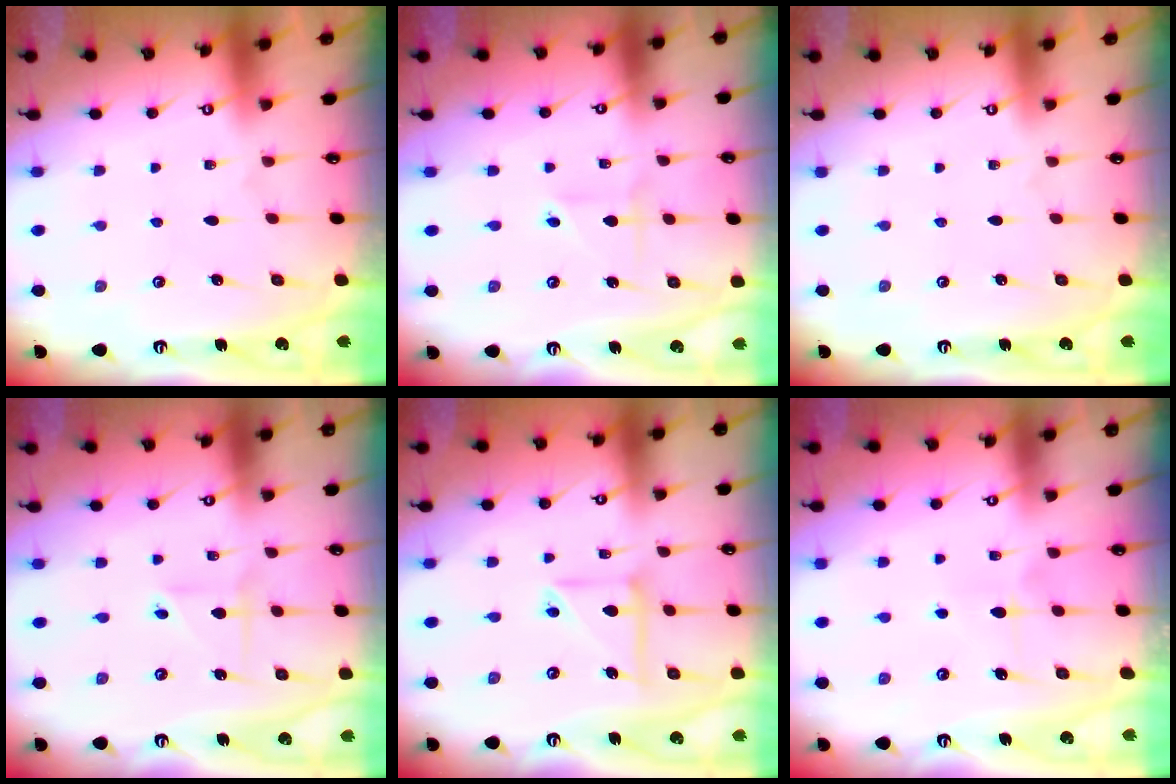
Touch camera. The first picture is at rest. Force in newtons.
{"total": 1.9, "press": 1.9, "slide": 0.3}
{"total": 0.0}
{"total": 3.0, "press": 2.9, "slide": 0.7}
{"total": 10.9, "press": 10.8, "slide": 1.0}
{"total": 5.8, "press": 5.8, "slide": 0.2}